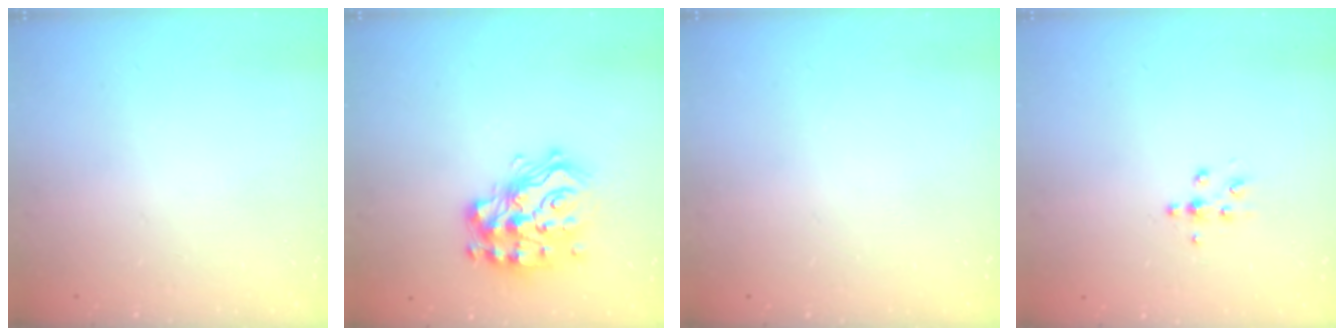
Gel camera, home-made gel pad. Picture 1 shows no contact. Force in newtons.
{"total": 17.7, "press": 17.7, "slide": 1.2}
{"total": 0.0}
{"total": 4.9, "press": 4.8, "slide": 0.6}